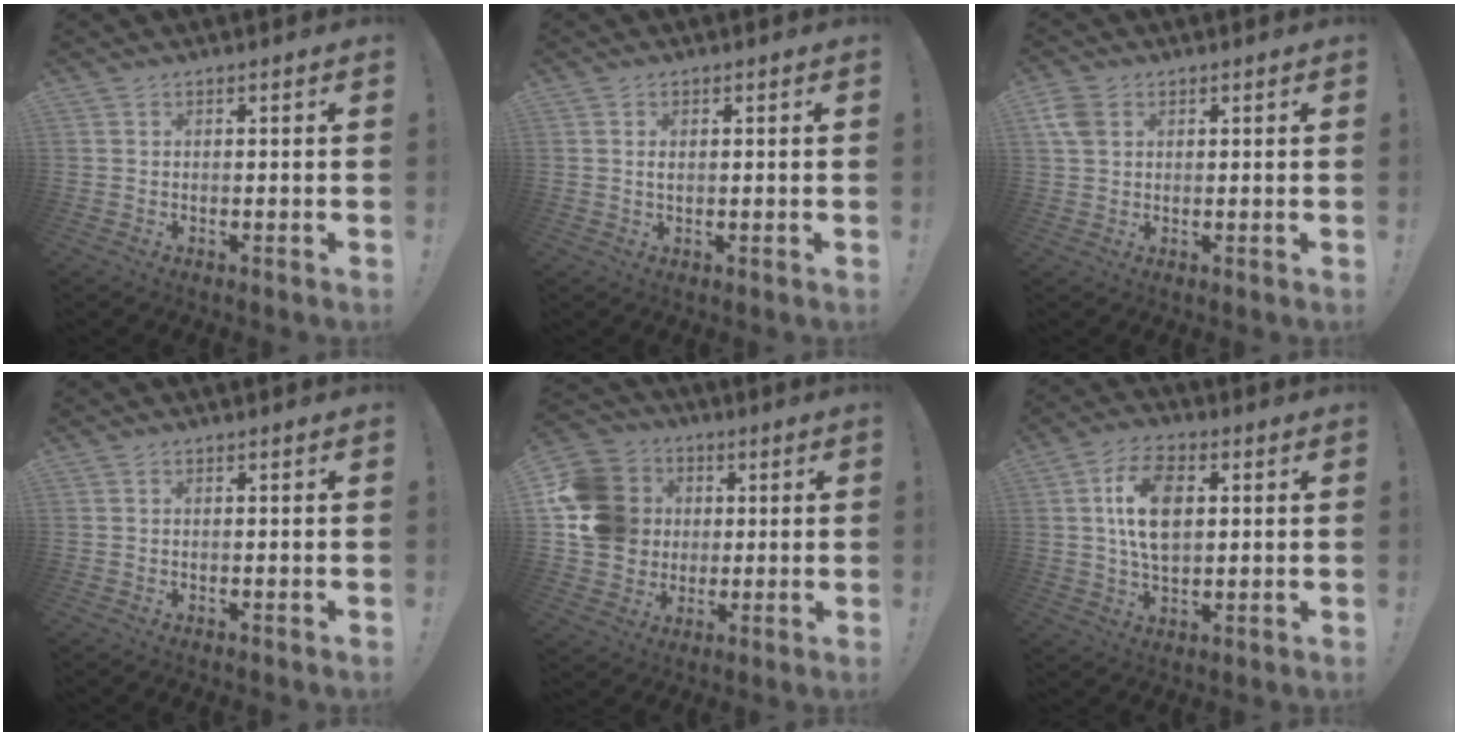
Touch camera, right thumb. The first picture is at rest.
{"total": 1.3, "force": [0.3, 0.5, 1.1], "torque": [-0.017, -0.001, 0.004]}
{"total": 5.4, "force": [2.1, 3.7, 3.3], "torque": [-0.066, 0.000, 0.043]}
{"total": 0.0}
{"total": 17.4, "force": [2.1, 15.5, 7.7], "torque": [-0.131, 0.000, 0.059]}
{"total": 13.4, "force": [2.5, 8.1, 10.4], "torque": [-0.181, 0.005, 0.043]}